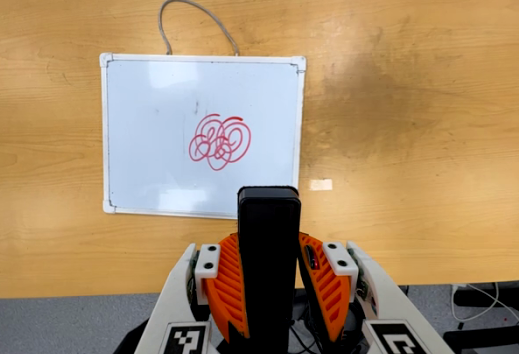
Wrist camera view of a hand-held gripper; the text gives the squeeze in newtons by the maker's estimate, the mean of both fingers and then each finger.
{"total": 3.8, "left": 2.4, "right": 5.3}